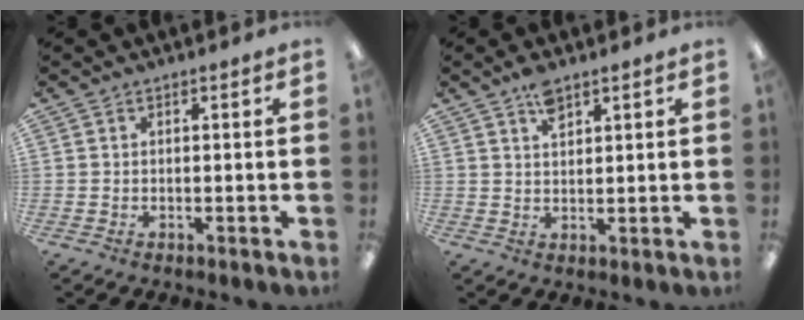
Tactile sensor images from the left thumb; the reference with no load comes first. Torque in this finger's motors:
{"motor_torque": [0.52, 0.36, 0.71, -0.44, 0.00]}